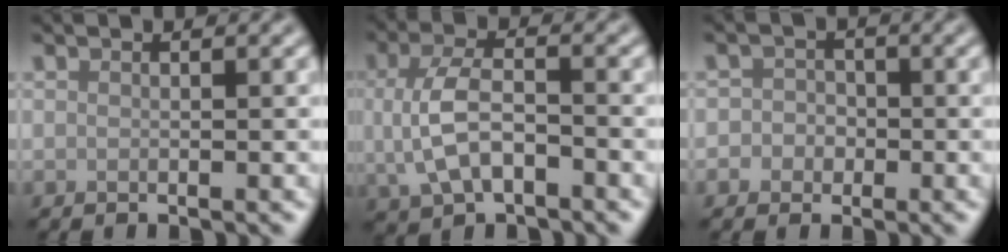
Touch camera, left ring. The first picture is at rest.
{"total": 5.5, "force": [-0.8, 3.3, 4.4], "torque": [-0.099, -0.004, -0.018]}
{"total": 2.5, "force": [-0.6, 2.4, 0.5], "torque": [0.021, 0.010, -0.028]}